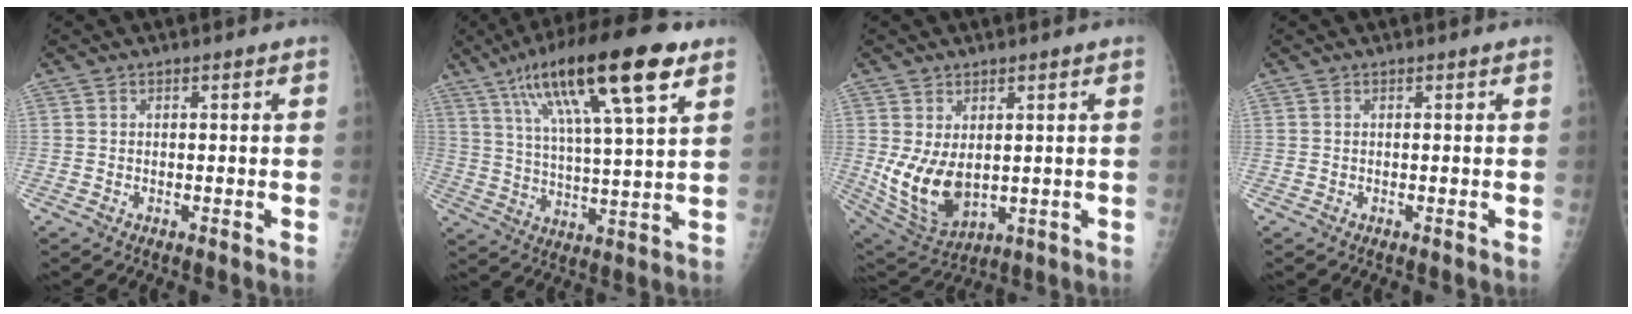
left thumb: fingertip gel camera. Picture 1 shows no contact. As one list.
[{"total": 21.1, "force": [11.1, 4.5, 17.4], "torque": [-0.290, -0.012, 0.188]}, {"total": 10.6, "force": [0.2, 6.6, 8.3], "torque": [-0.146, -0.019, 0.030]}, {"total": 0.0}]